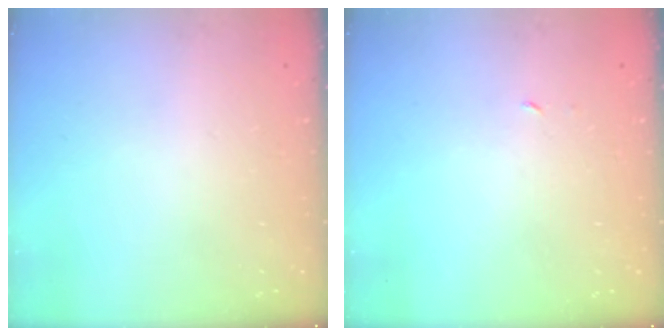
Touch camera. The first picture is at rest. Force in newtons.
{"total": 1.8, "press": 1.8, "slide": 0.1}